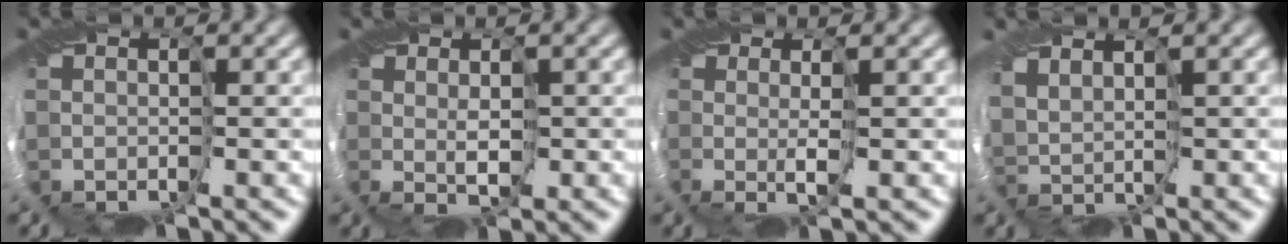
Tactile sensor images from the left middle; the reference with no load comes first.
{"total": 0.7, "force": [0.3, -0.2, 0.6], "torque": [-0.009, 0.000, 0.006]}
{"total": 1.8, "force": [0.7, -1.6, -0.3], "torque": [0.004, -0.005, 0.013]}
{"total": 0.7, "force": [-0.3, 0.2, 0.6], "torque": [-0.012, 0.002, -0.014]}